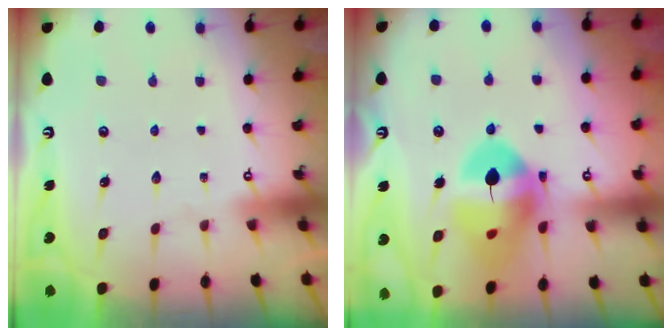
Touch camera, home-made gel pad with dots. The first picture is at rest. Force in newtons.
{"total": 16.1, "press": 16.0, "slide": 1.7}